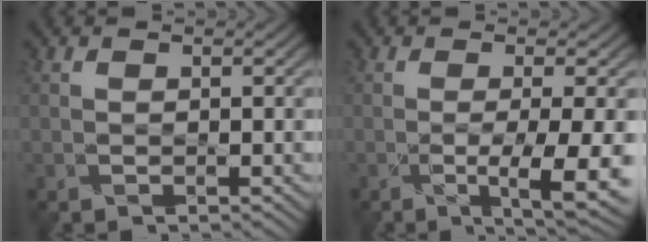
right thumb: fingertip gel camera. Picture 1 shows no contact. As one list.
[{"total": 7.2, "force": [-2.5, 1.1, 6.6], "torque": [-0.101, -0.008, -0.025]}]